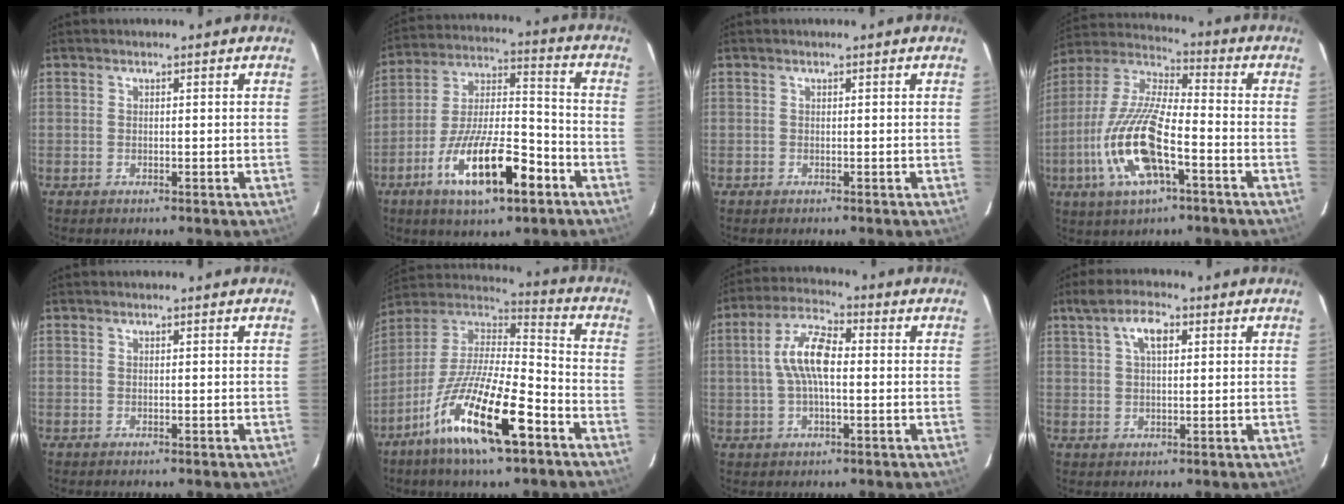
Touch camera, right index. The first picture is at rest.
{"total": 17.6, "force": [-9.0, 5.5, 14.0], "torque": [-0.264, -0.008, -0.155]}
{"total": 0.0}
{"total": 17.4, "force": [-6.4, 5.4, 15.2], "torque": [-0.316, -0.011, -0.128]}
{"total": 0.0}
{"total": 20.9, "force": [-11.4, 5.0, 16.7], "torque": [-0.313, -0.033, -0.214]}
{"total": 9.1, "force": [0.3, 3.5, 8.4], "torque": [-0.169, 0.018, 0.003]}
{"total": 5.1, "force": [2.1, 2.1, 4.1], "torque": [-0.071, 0.014, 0.038]}